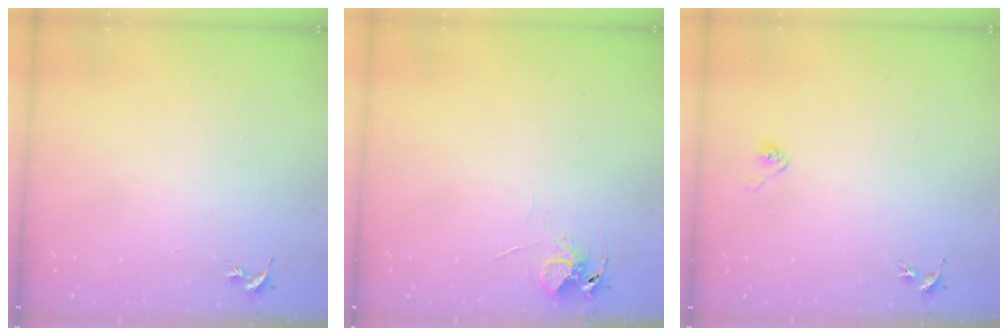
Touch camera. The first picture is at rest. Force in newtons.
{"total": 5.7, "press": 5.7, "slide": 0.3}
{"total": 2.9, "press": 2.8, "slide": 0.8}